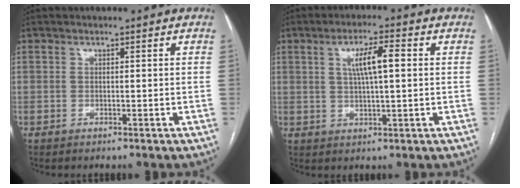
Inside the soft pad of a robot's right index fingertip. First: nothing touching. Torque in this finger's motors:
{"motor_torque": [0.22, 0.07, 0.16, 0.07]}